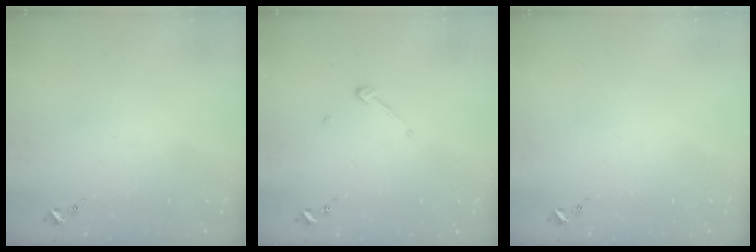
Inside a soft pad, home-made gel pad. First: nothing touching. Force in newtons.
{"total": 3.7, "press": 3.7, "slide": 0.3}
{"total": 0.0}